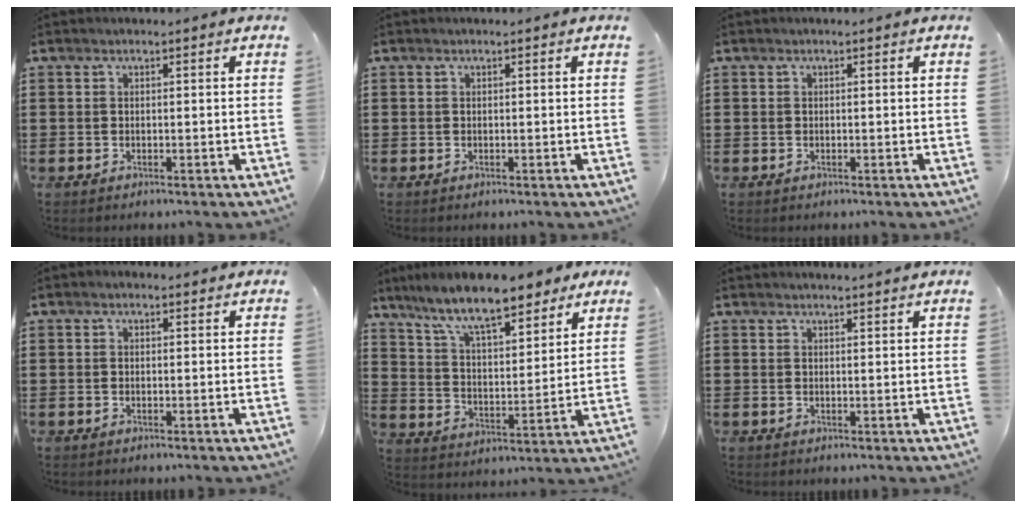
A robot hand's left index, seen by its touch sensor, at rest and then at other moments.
{"total": 0.0}
{"total": 0.0}
{"total": 0.6, "force": [0.2, 0.4, 0.4], "torque": [-0.009, 0.004, 0.004]}
{"total": 10.7, "force": [8.8, 2.1, 5.8], "torque": [-0.145, -0.034, 0.152]}
{"total": 1.4, "force": [1.4, -0.1, 0.2], "torque": [-0.007, -0.001, 0.027]}